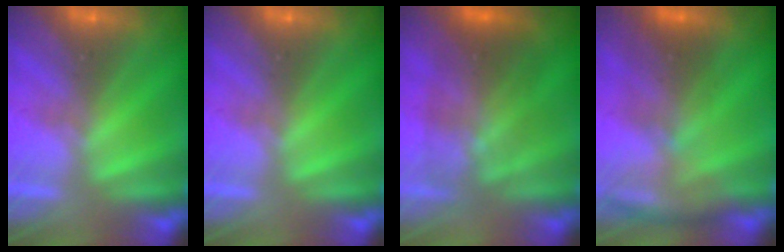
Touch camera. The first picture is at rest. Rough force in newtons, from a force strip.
{"total": 0.0}
{"total": 3.6}
{"total": 2.8}